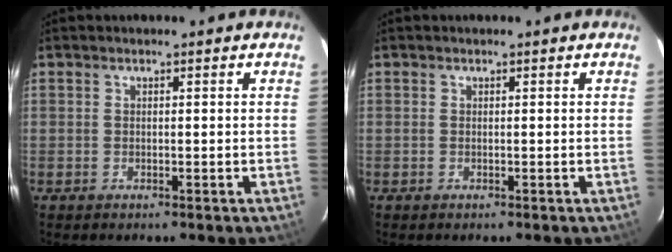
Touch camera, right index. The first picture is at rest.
{"total": 0.0}